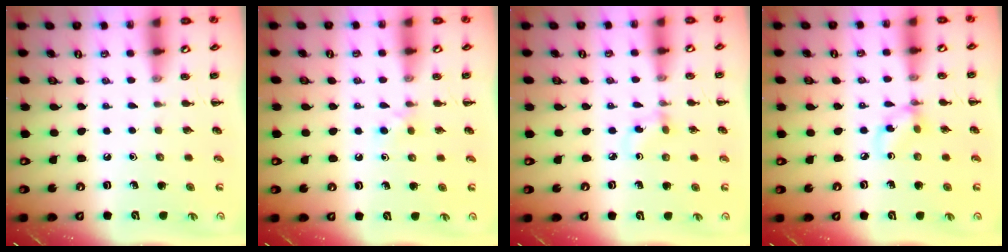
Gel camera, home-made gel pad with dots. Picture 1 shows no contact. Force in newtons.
{"total": 2.8, "press": 2.6, "slide": 1.2}
{"total": 3.4, "press": 3.1, "slide": 1.4}
{"total": 4.8, "press": 4.7, "slide": 0.5}